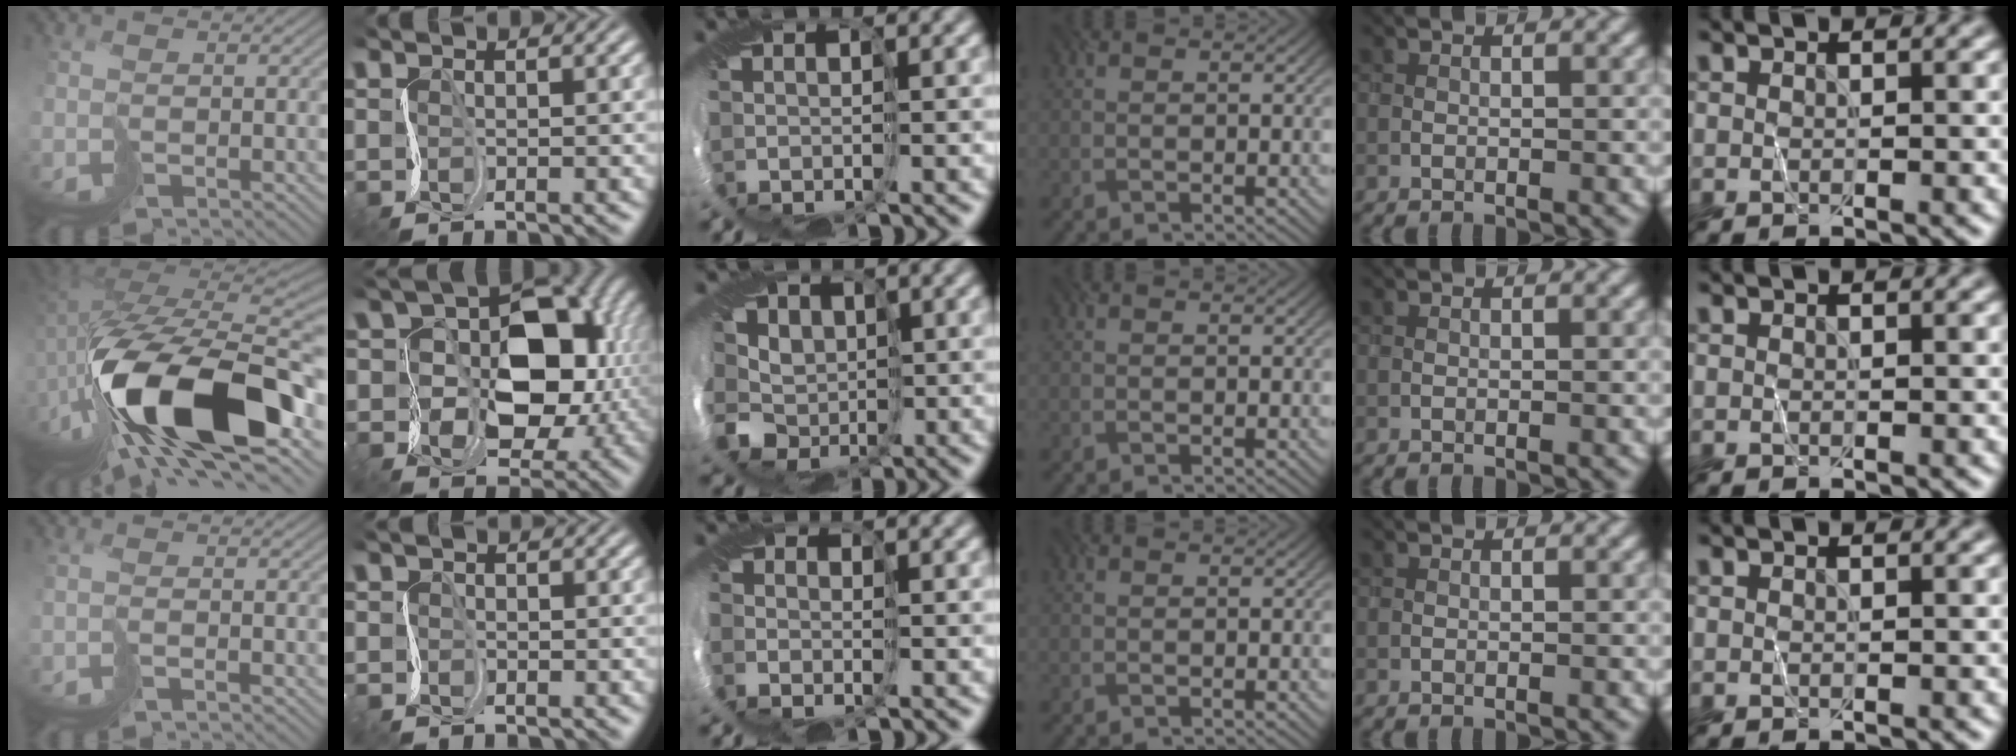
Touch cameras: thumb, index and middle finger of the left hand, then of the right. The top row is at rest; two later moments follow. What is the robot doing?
{"motion": "cut", "object": "receipt paper"}